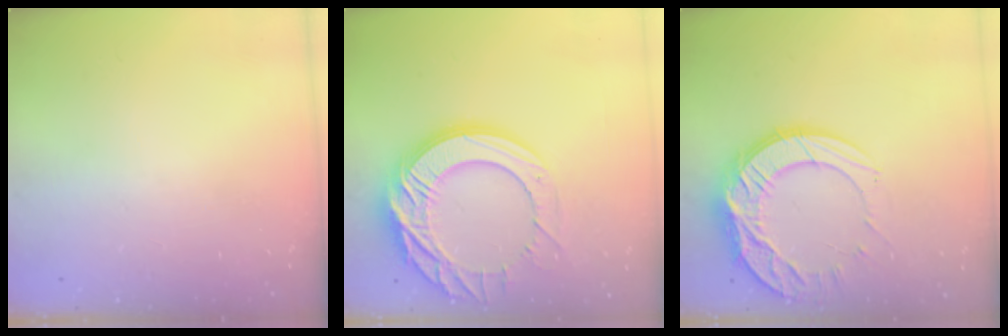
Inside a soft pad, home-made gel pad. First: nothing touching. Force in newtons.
{"total": 22.6, "press": 22.5, "slide": 2.2}
{"total": 17.2, "press": 17.2, "slide": 1.0}